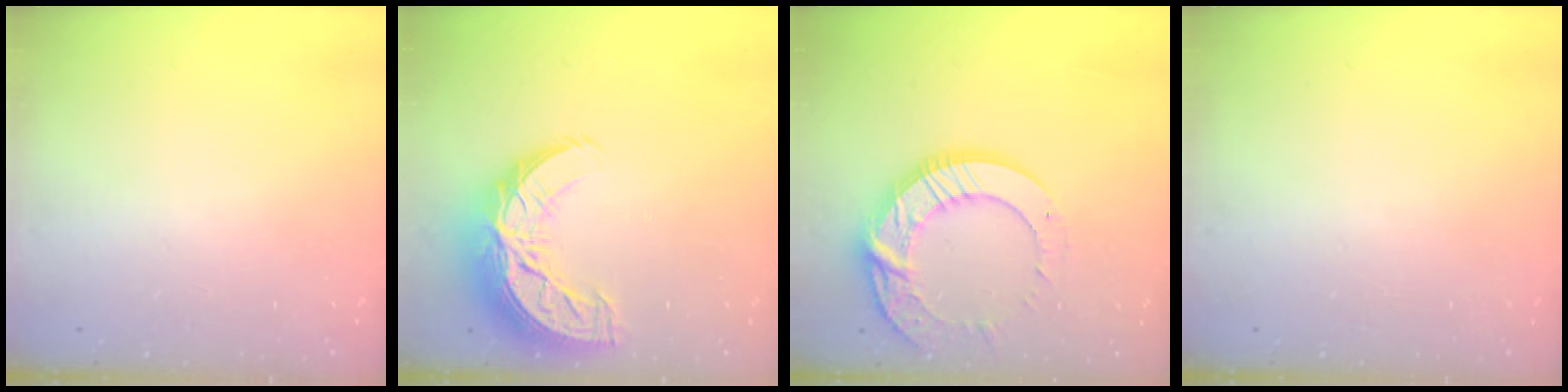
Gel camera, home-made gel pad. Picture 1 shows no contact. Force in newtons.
{"total": 14.7, "press": 14.7, "slide": 1.0}
{"total": 15.8, "press": 15.8, "slide": 1.3}
{"total": 0.0}